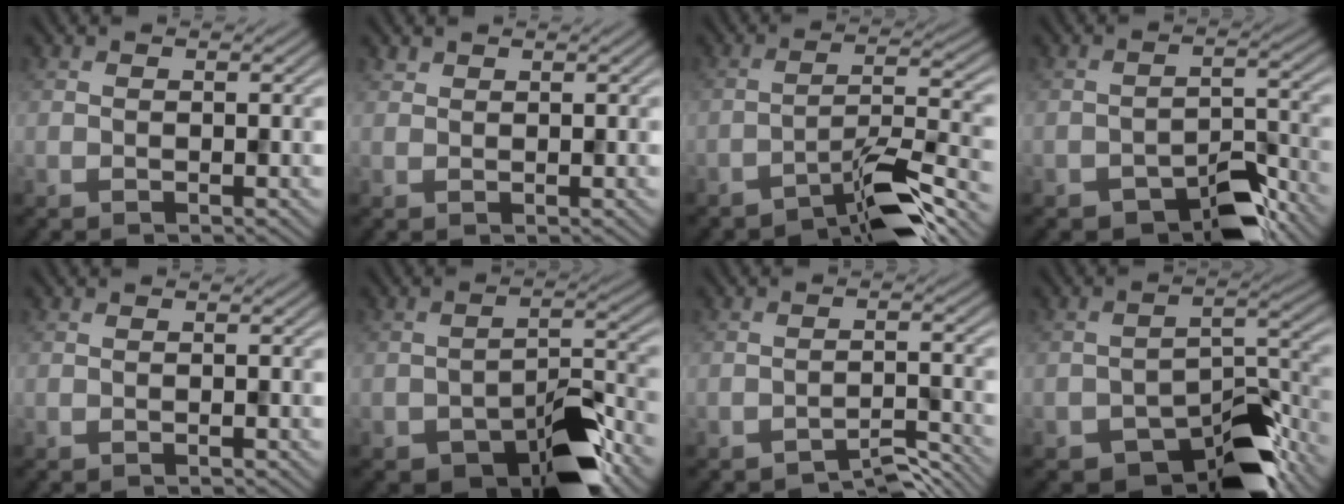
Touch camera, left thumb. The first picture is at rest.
{"total": 0.8, "force": [0.8, 0.3, 0.1], "torque": [-0.002, 0.001, 0.018]}
{"total": 7.1, "force": [-5.4, 1.1, 4.5], "torque": [-0.070, 0.012, -0.097]}
{"total": 6.6, "force": [-4.6, 2.8, 3.8], "torque": [-0.050, 0.004, -0.079]}
{"total": 0.0}
{"total": 9.0, "force": [-5.2, 4.1, 6.1], "torque": [-0.084, 0.002, -0.089]}
{"total": 3.5, "force": [-3.1, 0.6, 1.4], "torque": [-0.019, 0.006, -0.052]}
{"total": 11.0, "force": [-7.6, 5.0, 6.3], "torque": [-0.074, -0.012, -0.129]}